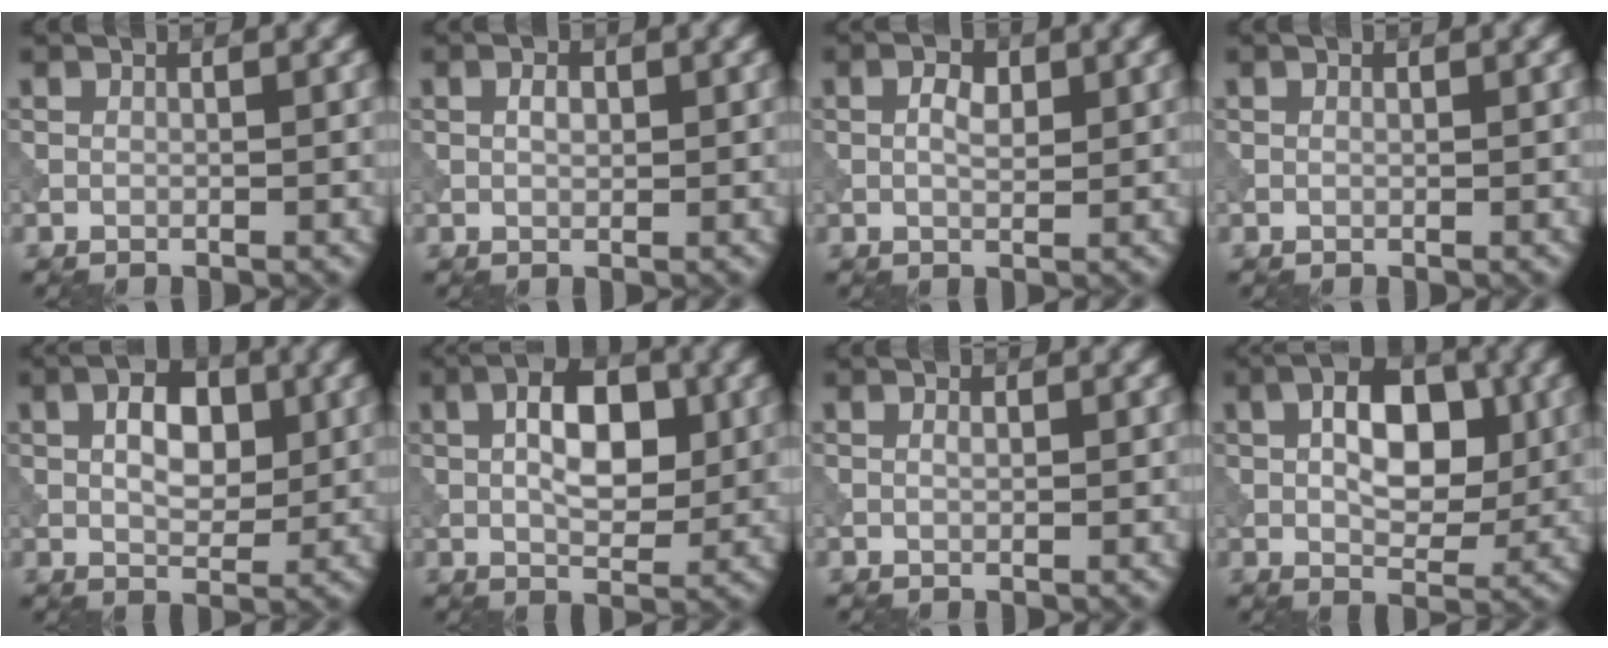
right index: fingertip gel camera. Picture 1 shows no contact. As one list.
[{"total": 1.3, "force": [0.2, 0.7, 1.0], "torque": [-0.018, 0.003, 0.003]}, {"total": 2.0, "force": [0.4, 1.1, 1.7], "torque": [-0.030, 0.000, 0.005]}, {"total": 0.0}, {"total": 4.6, "force": [0.9, 2.7, 3.6], "torque": [-0.059, 0.003, 0.012]}, {"total": 6.3, "force": [1.0, 3.2, 5.3], "torque": [-0.082, 0.005, 0.014]}, {"total": 0.6, "force": [0.1, 0.3, 0.5], "torque": [-0.011, 0.001, 0.002]}, {"total": 6.7, "force": [1.0, 3.8, 5.4], "torque": [-0.076, 0.005, 0.012]}]